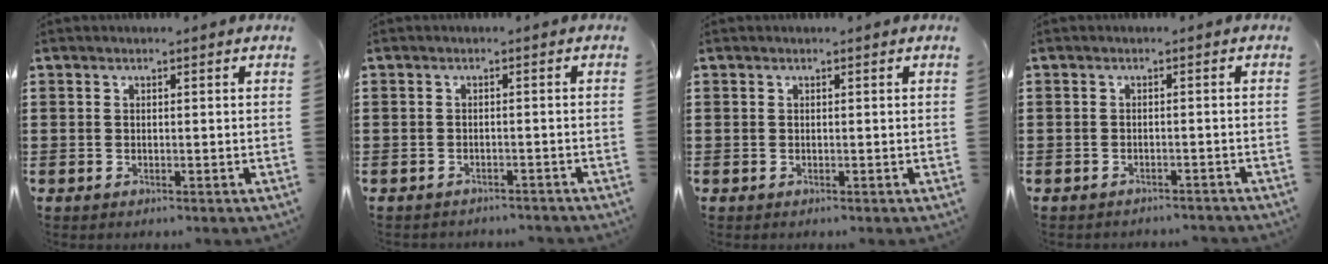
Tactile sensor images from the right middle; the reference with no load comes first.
{"total": 1.1, "force": [-1.1, 0.1, 0.0], "torque": [-0.004, -0.001, -0.024]}
{"total": 0.0}
{"total": 1.2, "force": [-1.2, 0.1, -0.1], "torque": [-0.003, 0.001, -0.027]}